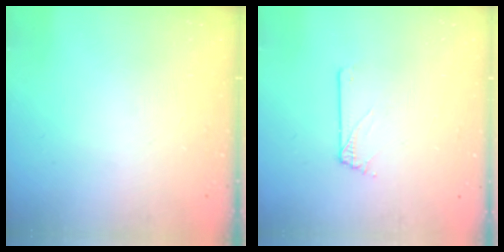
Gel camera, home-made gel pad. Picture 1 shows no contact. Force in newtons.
{"total": 0.0}